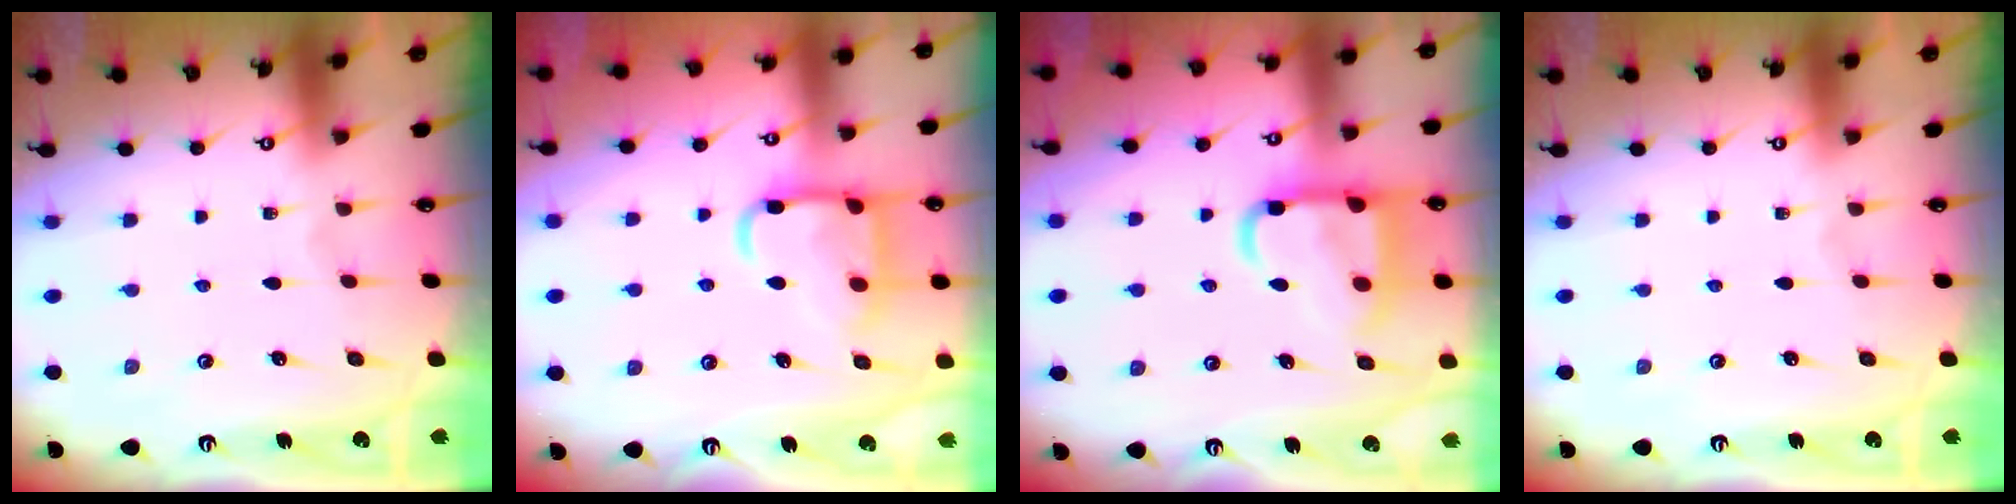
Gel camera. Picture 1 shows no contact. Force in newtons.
{"total": 15.1, "press": 15.0, "slide": 1.5}
{"total": 14.8, "press": 14.7, "slide": 1.7}
{"total": 0.0}